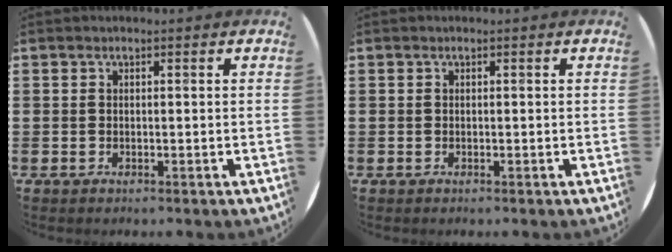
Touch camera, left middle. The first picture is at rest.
{"total": 0.0}